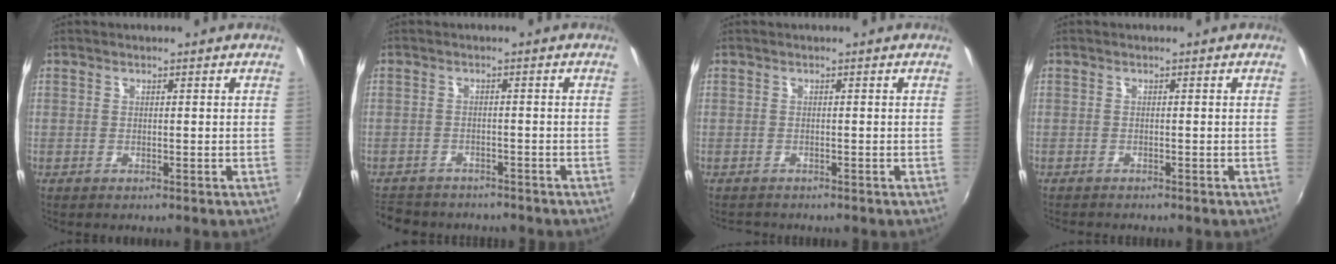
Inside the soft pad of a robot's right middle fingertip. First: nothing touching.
{"total": 8.6, "force": [-7.4, 3.6, 2.4], "torque": [-0.071, -0.010, -0.115]}
{"total": 1.4, "force": [-1.3, 0.6, -0.1], "torque": [-0.002, 0.001, -0.022]}
{"total": 1.5, "force": [-1.5, 0.1, 0.4], "torque": [-0.009, -0.009, -0.023]}